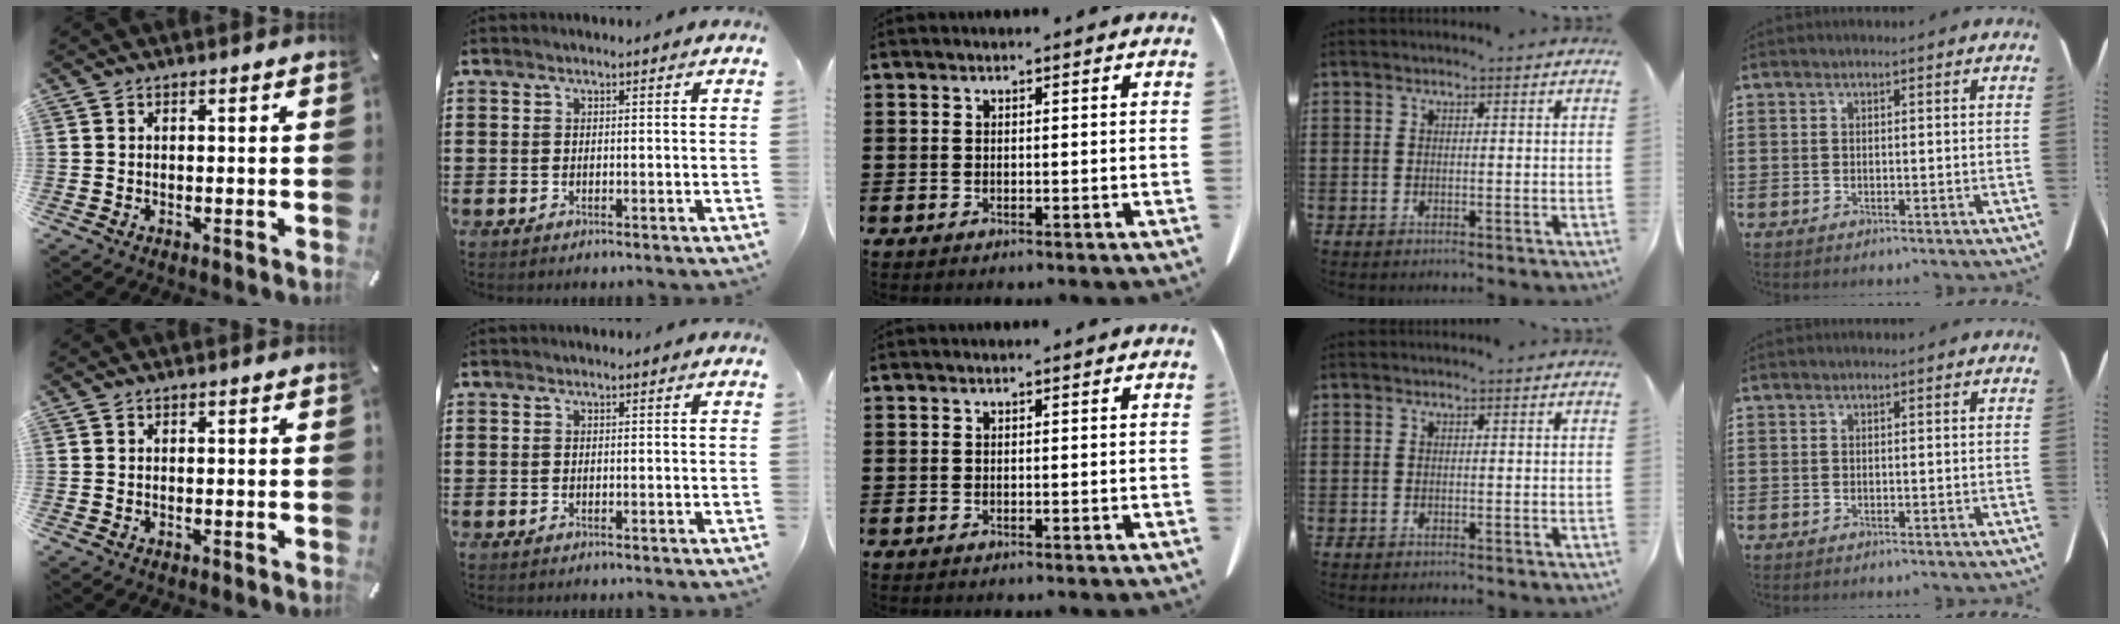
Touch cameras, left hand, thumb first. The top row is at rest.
{}